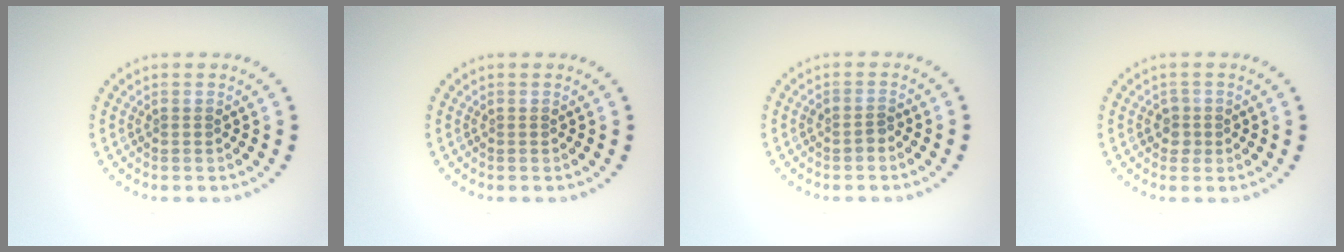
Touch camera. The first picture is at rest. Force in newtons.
{"total": 0.0}
{"total": 0.9, "press": 0.8, "slide": 0.5}
{"total": 1.4, "press": 1.2, "slide": 0.8}